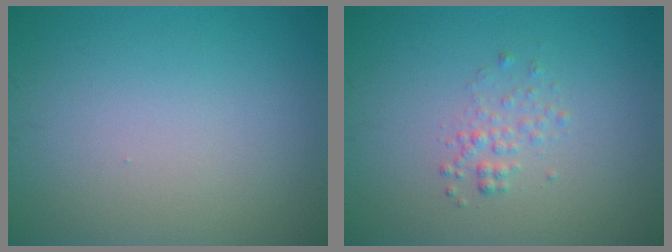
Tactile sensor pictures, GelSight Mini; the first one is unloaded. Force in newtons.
{"total": 1.4, "press": 1.4, "slide": 0.1}